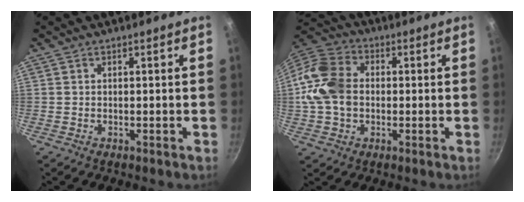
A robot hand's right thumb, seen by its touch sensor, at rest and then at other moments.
{"total": 12.8, "force": [-0.2, 9.7, 8.5], "torque": [-0.148, 0.023, -0.021]}